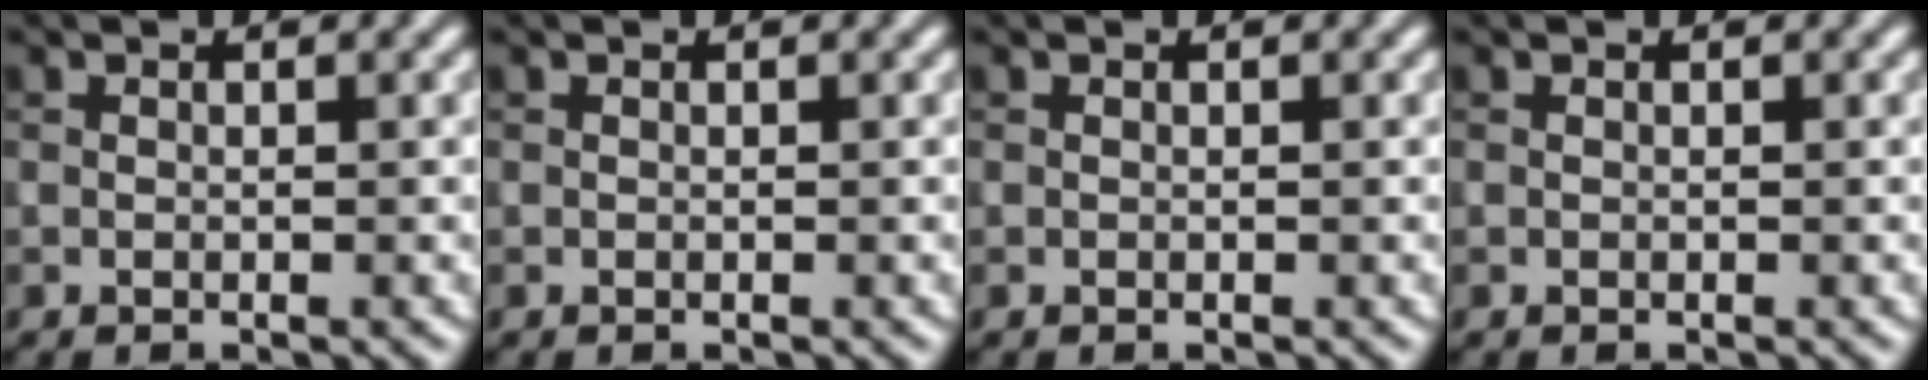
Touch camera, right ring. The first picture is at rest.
{"total": 0.0}
{"total": 0.0}
{"total": 0.0}